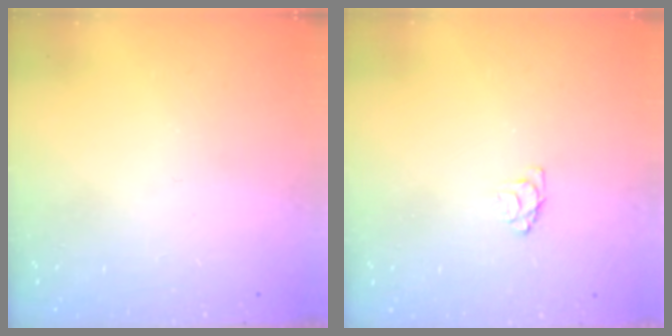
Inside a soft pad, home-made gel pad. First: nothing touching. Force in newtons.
{"total": 3.7, "press": 3.7, "slide": 0.4}